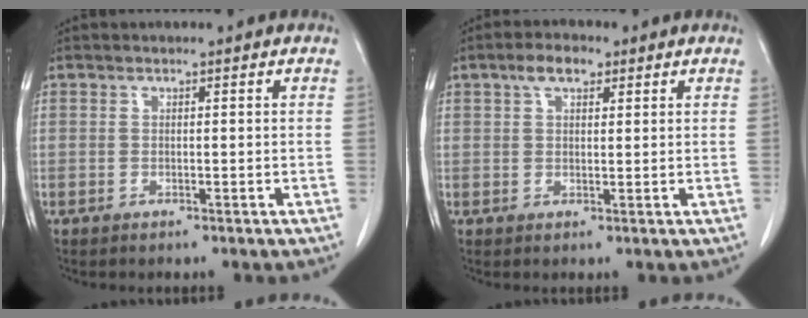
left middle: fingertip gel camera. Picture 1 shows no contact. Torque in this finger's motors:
{"motor_torque": [0.62, -0.12, -0.02, 0.01]}